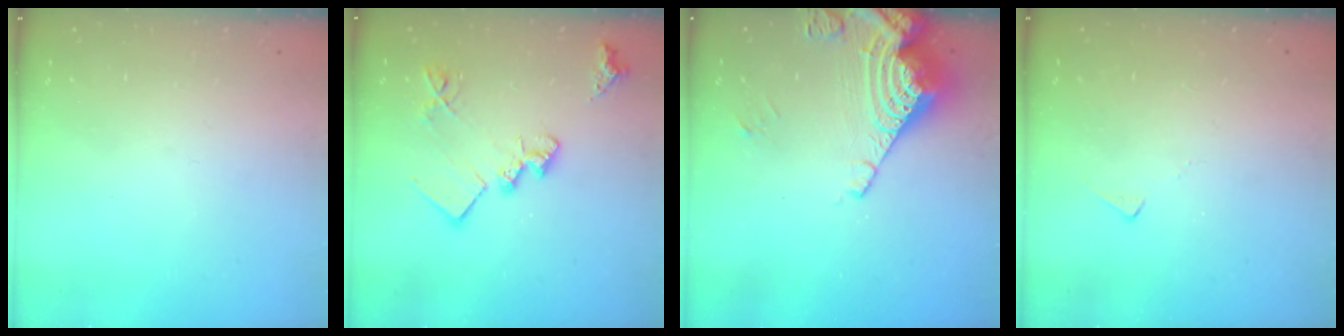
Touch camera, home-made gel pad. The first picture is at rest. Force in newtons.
{"total": 15.9, "press": 15.9, "slide": 0.8}
{"total": 13.9, "press": 13.8, "slide": 1.7}
{"total": 5.0, "press": 5.0, "slide": 0.4}